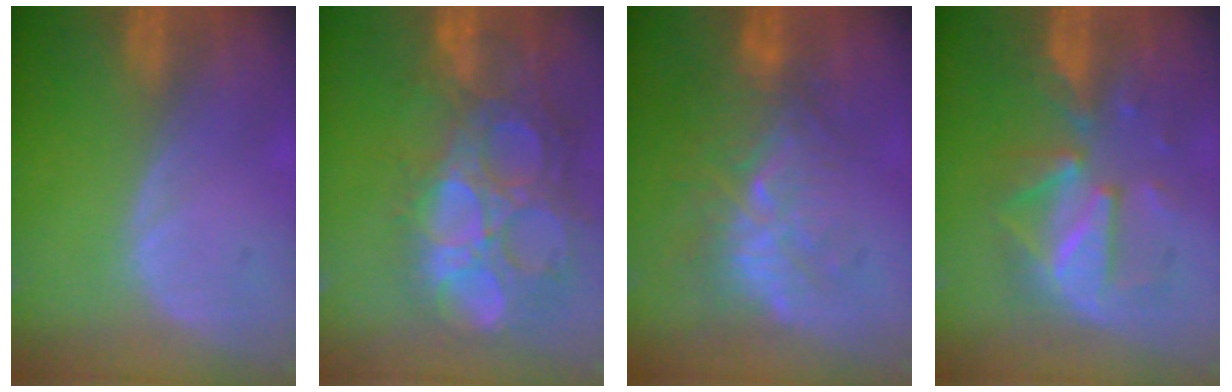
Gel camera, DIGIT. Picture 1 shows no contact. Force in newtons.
{"total": 15.4, "press": 12.8, "slide": 8.6}
{"total": 9.1, "press": 8.4, "slide": 3.4}
{"total": 8.2, "press": 8.2, "slide": 0.1}